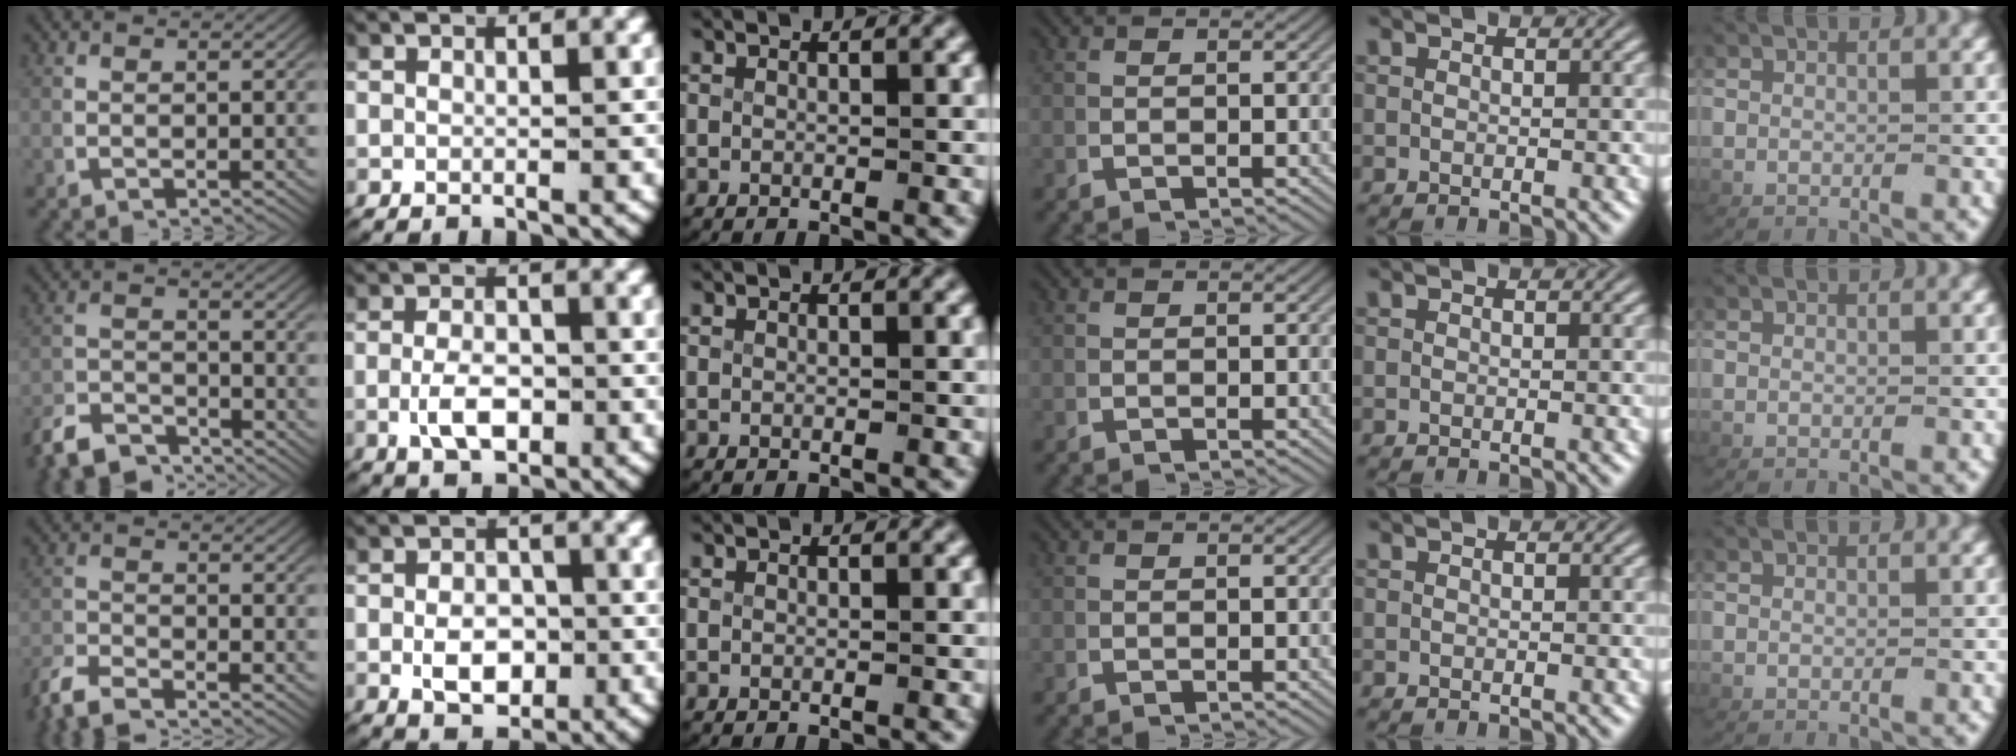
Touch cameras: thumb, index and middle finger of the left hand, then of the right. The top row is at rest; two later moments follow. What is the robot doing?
{"motion": "lift_and_place", "object": "card"}